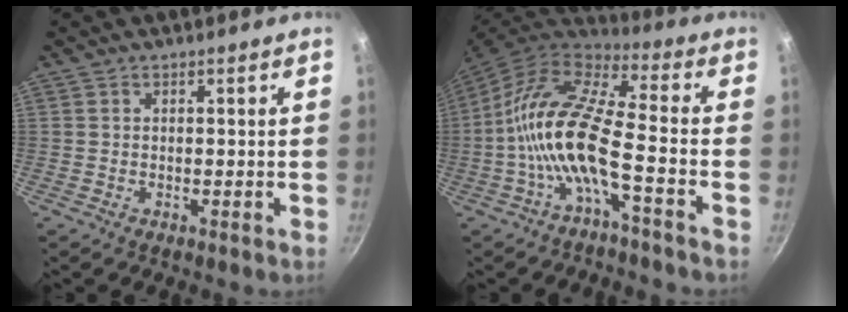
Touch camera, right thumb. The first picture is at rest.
{"total": 14.8, "force": [-4.1, 4.4, 13.5], "torque": [-0.273, 0.048, -0.094]}